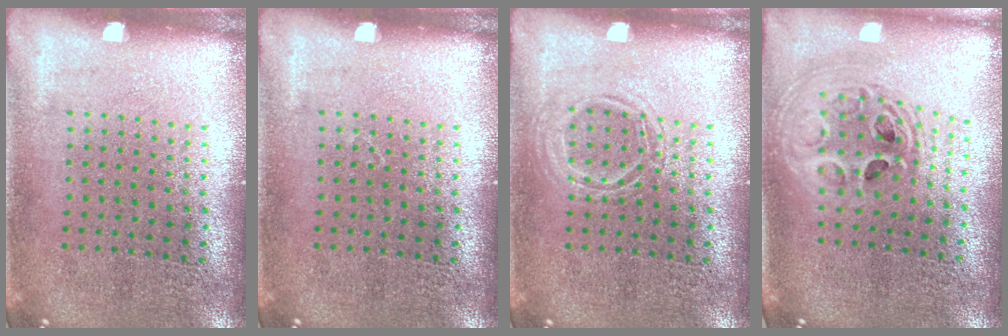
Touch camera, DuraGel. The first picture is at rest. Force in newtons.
{"total": 0.0}
{"total": 1.3, "press": 1.3, "slide": 0.2}
{"total": 2.1, "press": 1.7, "slide": 1.3}